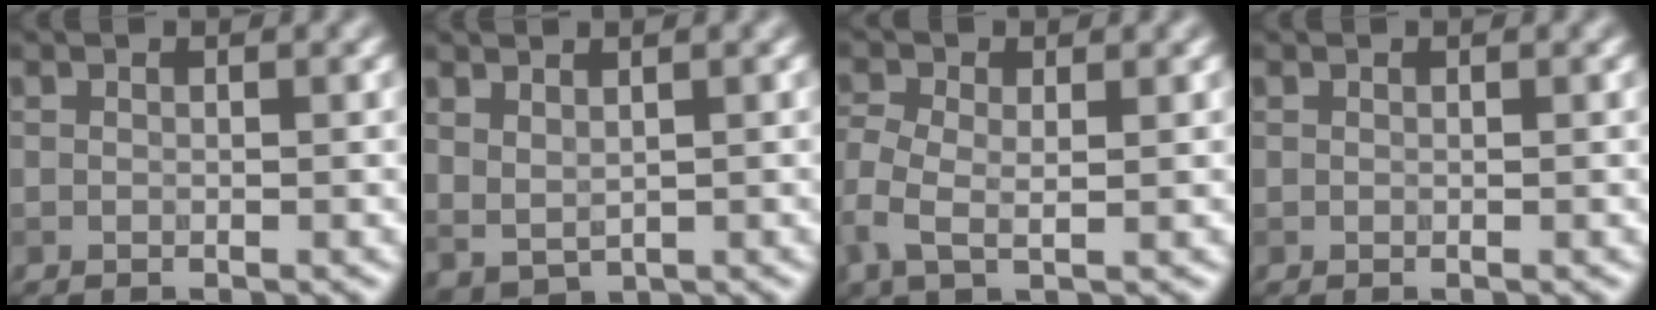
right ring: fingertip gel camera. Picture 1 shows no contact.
{"total": 1.7, "force": [1.0, 0.9, 1.0], "torque": [-0.024, -0.007, 0.029]}
{"total": 3.5, "force": [-0.8, 2.0, 2.7], "torque": [-0.074, -0.008, -0.021]}
{"total": 0.0}